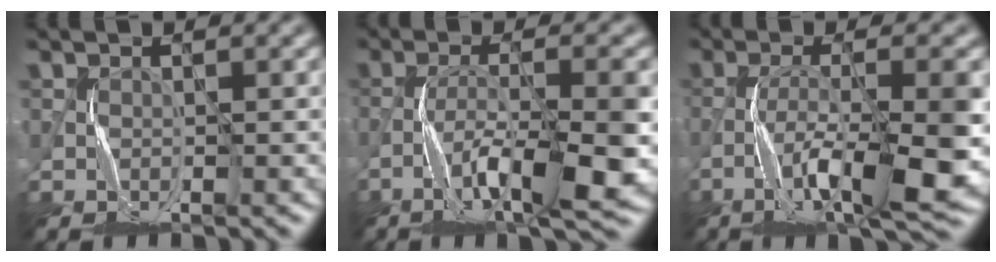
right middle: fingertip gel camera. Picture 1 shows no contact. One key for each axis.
{"total": 8.6, "fx": -4.1, "fy": 1.7, "fz": 7.4, "tx": -0.130, "ty": 0.003, "tz": -0.072}
{"total": 9.9, "fx": -4.3, "fy": 2.0, "fz": 8.7, "tx": -0.152, "ty": -0.001, "tz": -0.073}